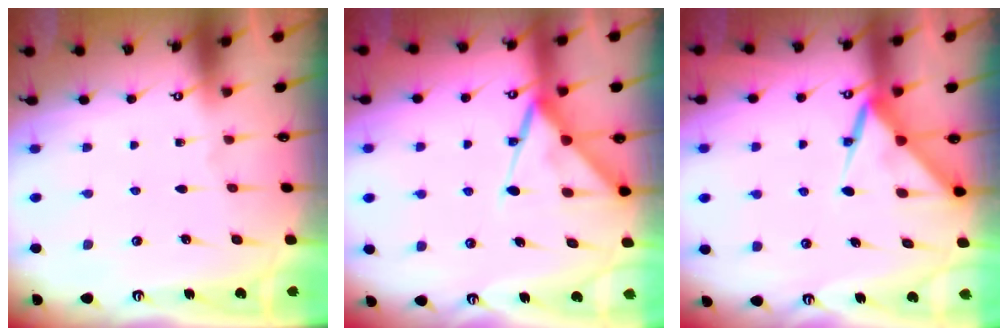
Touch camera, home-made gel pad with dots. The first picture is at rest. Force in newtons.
{"total": 11.4, "press": 11.3, "slide": 1.2}
{"total": 7.3, "press": 7.3, "slide": 0.7}